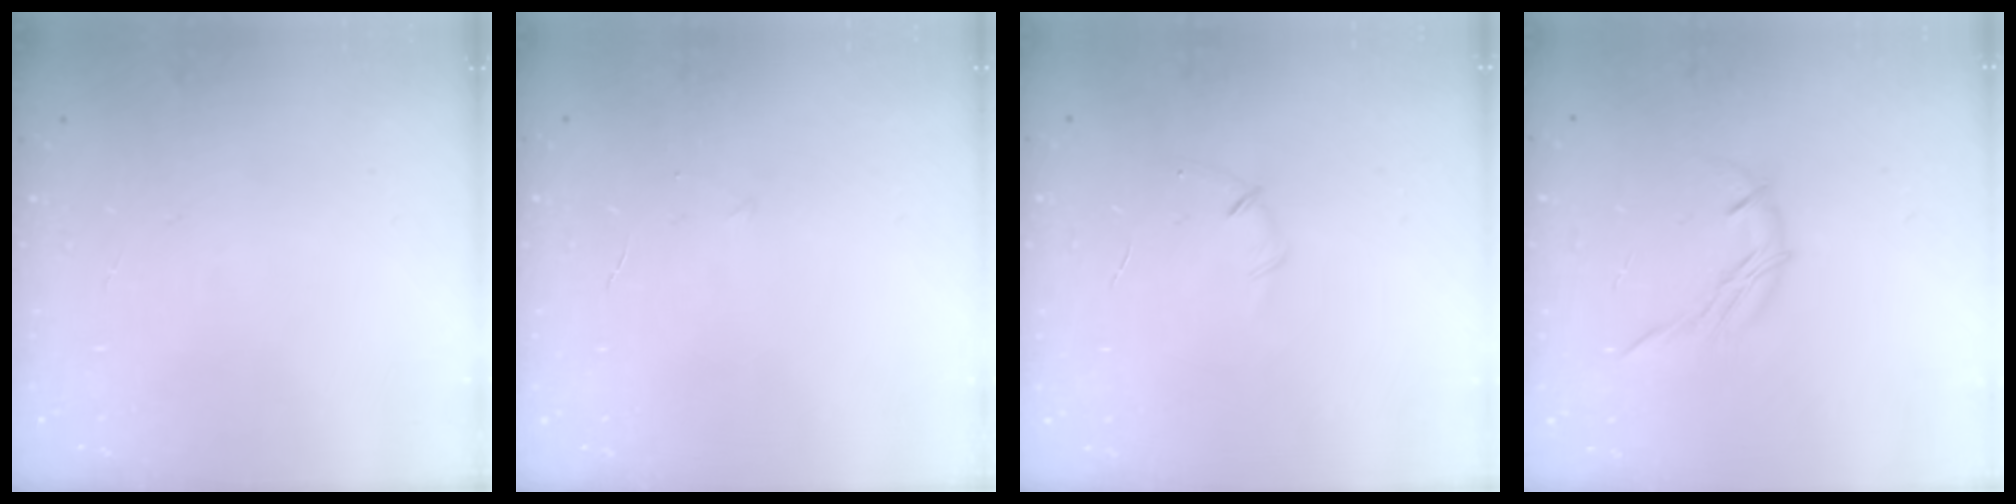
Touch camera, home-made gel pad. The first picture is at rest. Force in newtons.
{"total": 2.5, "press": 2.3, "slide": 0.8}
{"total": 5.6, "press": 5.3, "slide": 1.6}
{"total": 7.2, "press": 7.1, "slide": 1.3}